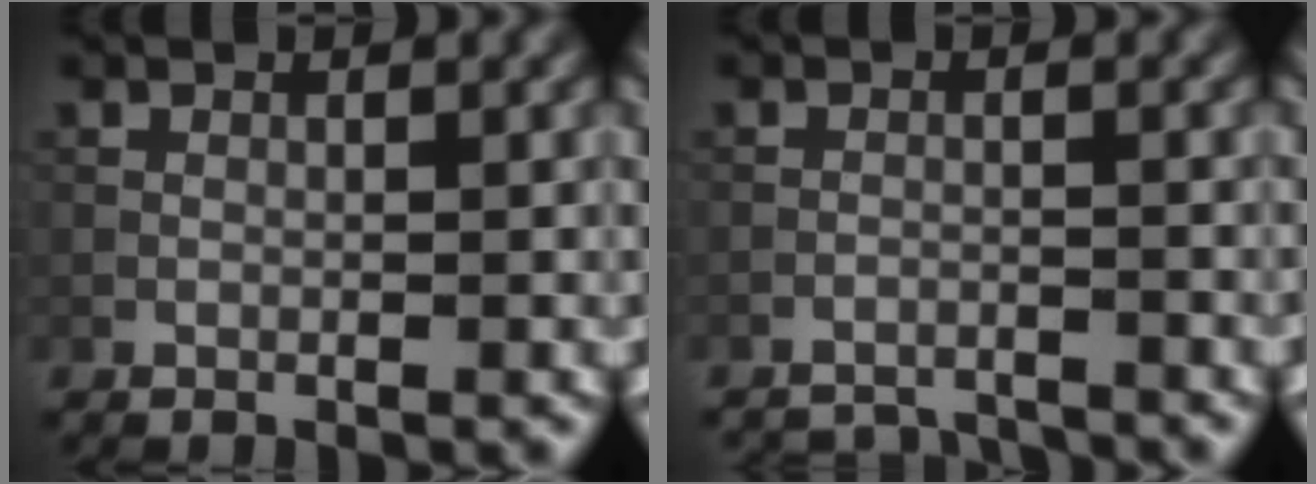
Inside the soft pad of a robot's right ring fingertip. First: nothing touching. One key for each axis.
{"total": 4.9, "fx": -4.9, "fy": 0.6, "fz": 0.4, "tx": -0.006, "ty": -0.006, "tz": -0.070}